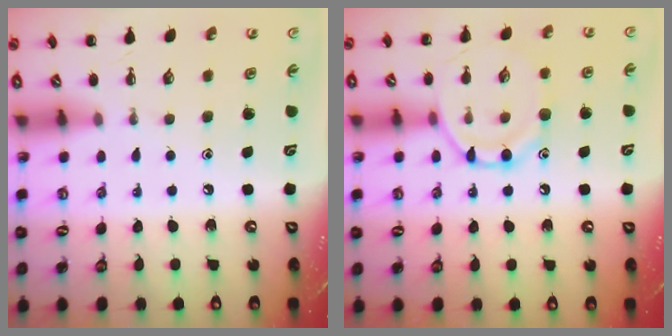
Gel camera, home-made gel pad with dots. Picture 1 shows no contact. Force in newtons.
{"total": 11.7, "press": 11.7, "slide": 0.7}